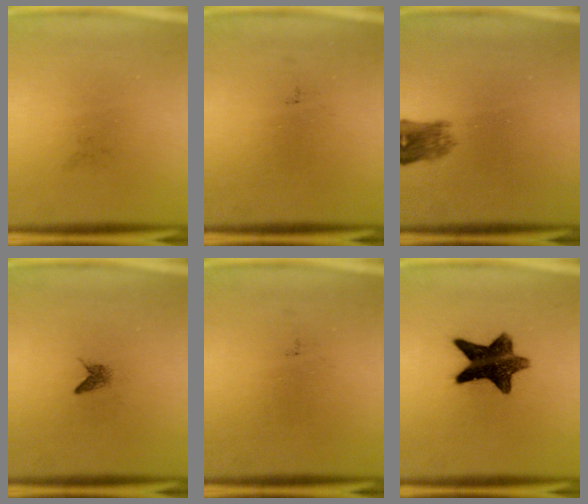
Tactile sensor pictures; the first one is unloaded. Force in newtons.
{"total": 0.0}
{"total": 3.2}
{"total": 1.0}
{"total": 0.0}
{"total": 11.3}